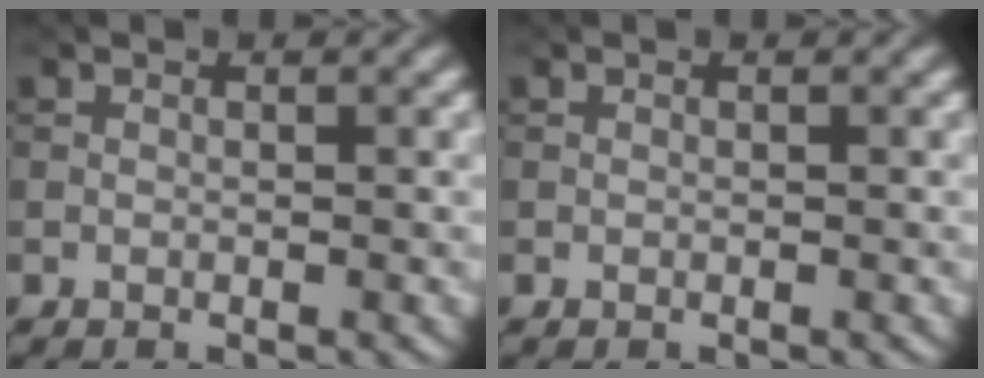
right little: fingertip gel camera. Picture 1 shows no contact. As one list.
[{"total": 0.0}]